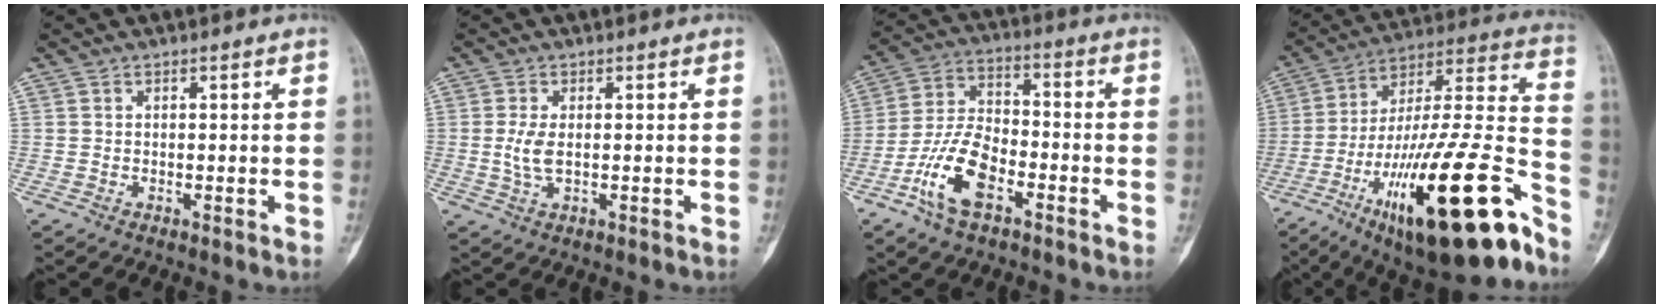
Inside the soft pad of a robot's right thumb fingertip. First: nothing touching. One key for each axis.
{"total": 3.6, "fx": -0.1, "fy": 1.5, "fz": 3.2, "tx": -0.077, "ty": -0.005, "tz": -0.001}
{"total": 12.1, "fx": -5.7, "fy": 6.1, "fz": 8.8, "tx": -0.173, "ty": 0.031, "tz": -0.111}
{"total": 32.2, "fx": -16.9, "fy": 8.2, "fz": 26.1, "tx": -0.376, "ty": 0.077, "tz": -0.266}